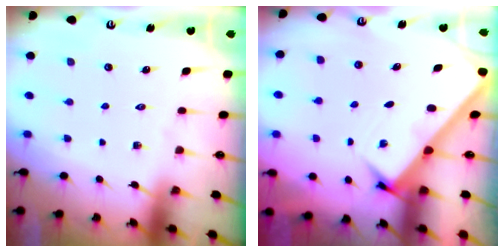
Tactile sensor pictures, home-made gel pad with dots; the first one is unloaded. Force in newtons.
{"total": 2.5, "press": 2.5, "slide": 0.3}